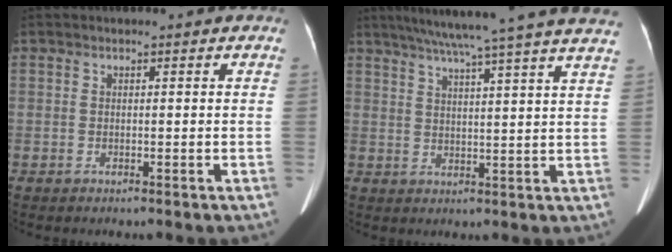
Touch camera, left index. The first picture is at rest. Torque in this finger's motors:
{"motor_torque": [-0.24, -0.17, -0.30, -0.06]}